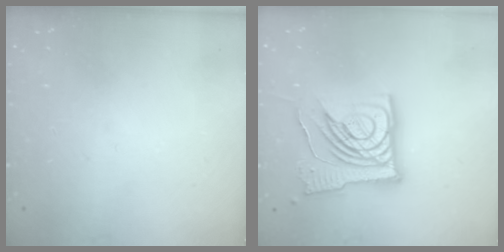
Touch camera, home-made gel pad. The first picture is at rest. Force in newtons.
{"total": 15.6, "press": 15.5, "slide": 1.6}